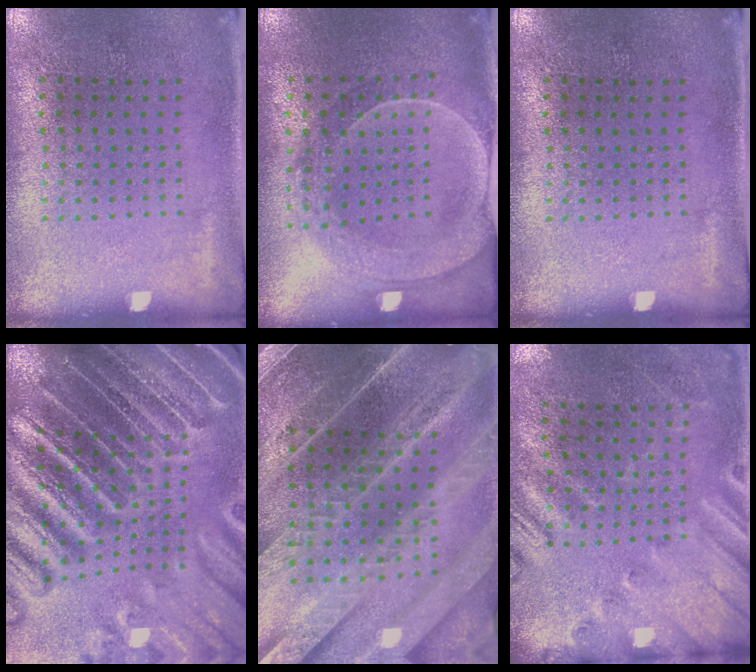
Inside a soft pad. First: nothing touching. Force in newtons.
{"total": 2.0, "press": 1.9, "slide": 0.7}
{"total": 0.0}
{"total": 4.7, "press": 4.2, "slide": 2.0}
{"total": 5.3, "press": 4.5, "slide": 2.6}
{"total": 2.7, "press": 1.9, "slide": 1.9}